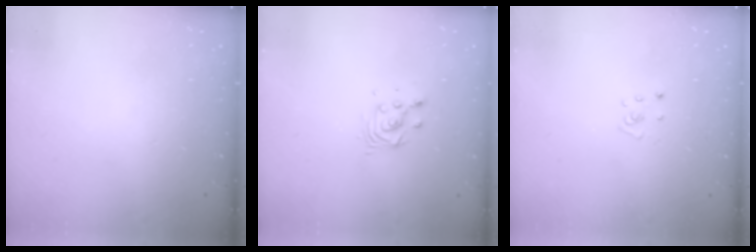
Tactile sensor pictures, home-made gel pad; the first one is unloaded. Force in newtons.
{"total": 3.9, "press": 3.9, "slide": 0.2}
{"total": 2.2, "press": 2.2, "slide": 0.2}